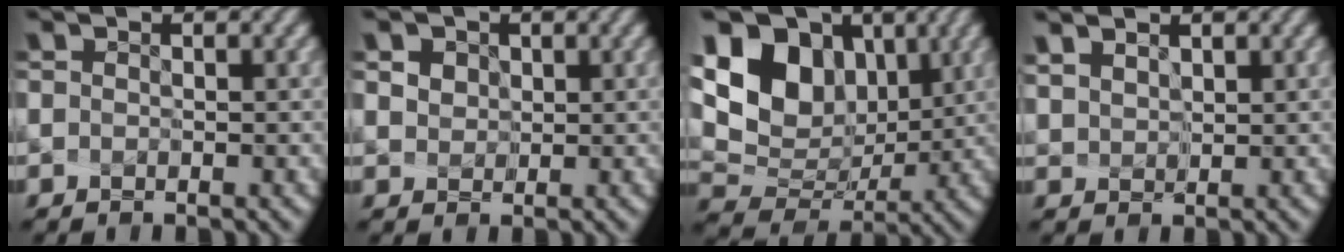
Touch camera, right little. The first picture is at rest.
{"total": 3.4, "force": [1.6, 2.8, 1.2], "torque": [-0.003, 0.025, 0.007]}
{"total": 9.7, "force": [4.3, 7.0, 5.3], "torque": [-0.099, 0.001, 0.064]}
{"total": 2.6, "force": [2.2, 1.0, 0.9], "torque": [-0.024, 0.018, 0.027]}